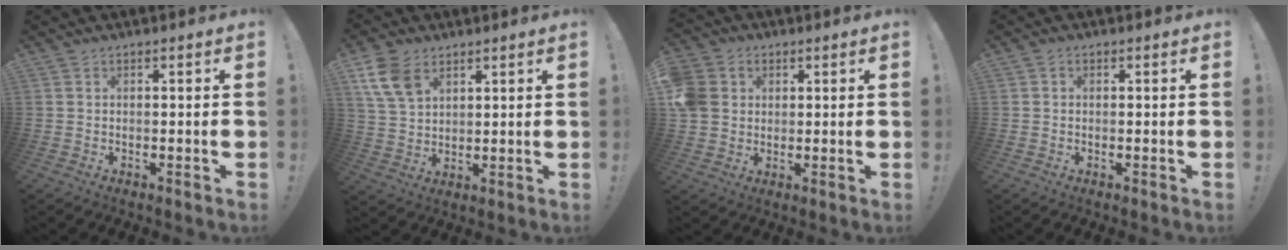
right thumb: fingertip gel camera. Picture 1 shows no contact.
{"total": 10.7, "force": [5.8, 7.1, 5.6], "torque": [-0.113, -0.016, 0.118]}
{"total": 8.2, "force": [1.7, 7.3, 3.3], "torque": [-0.072, -0.002, 0.034]}
{"total": 0.6, "force": [-0.2, 0.5, 0.2], "torque": [-0.007, 0.003, -0.003]}